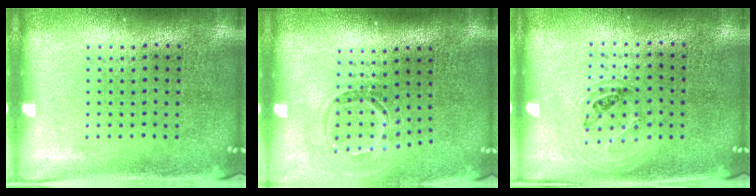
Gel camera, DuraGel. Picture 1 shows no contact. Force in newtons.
{"total": 1.6, "press": 1.1, "slide": 1.2}
{"total": 1.0, "press": 0.9, "slide": 0.4}